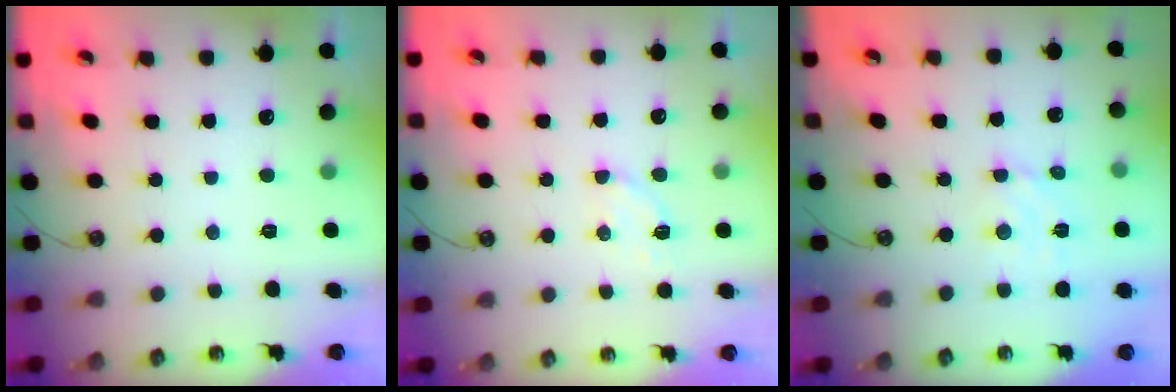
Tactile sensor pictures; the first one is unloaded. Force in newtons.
{"total": 4.8, "press": 4.7, "slide": 0.7}
{"total": 4.0, "press": 4.0, "slide": 0.7}